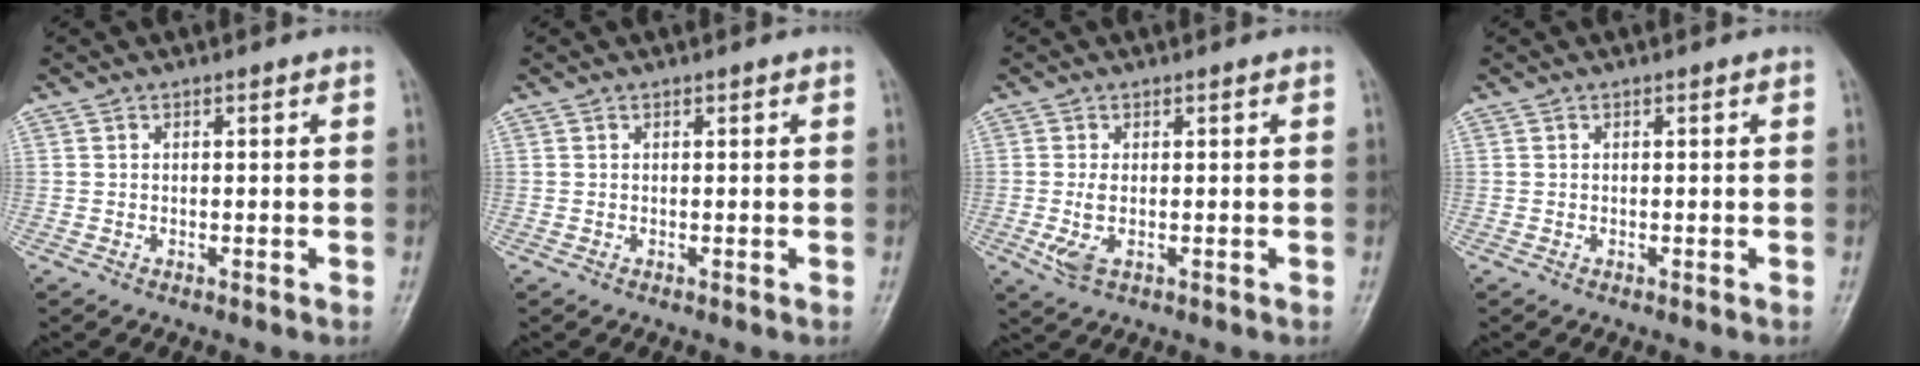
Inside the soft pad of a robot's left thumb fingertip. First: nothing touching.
{"total": 0.0}
{"total": 3.4, "force": [-0.6, 1.3, 3.1], "torque": [-0.078, -0.004, -0.006]}
{"total": 0.0}